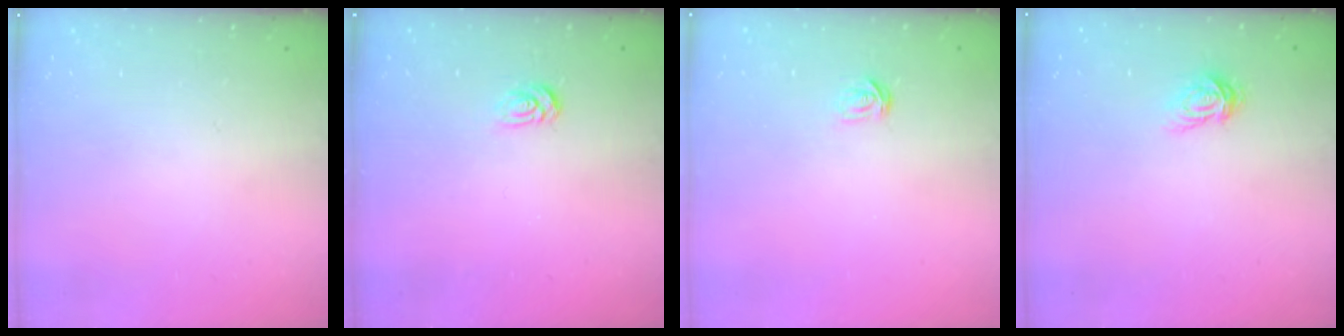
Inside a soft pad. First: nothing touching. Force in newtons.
{"total": 3.3, "press": 3.3, "slide": 0.4}
{"total": 2.1, "press": 2.1, "slide": 0.1}
{"total": 3.5, "press": 3.4, "slide": 0.3}